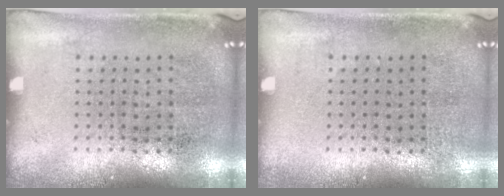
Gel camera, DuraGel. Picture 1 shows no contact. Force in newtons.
{"total": 0.0}